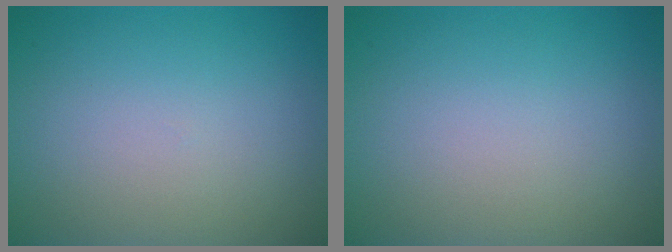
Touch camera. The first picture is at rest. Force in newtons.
{"total": 0.0}